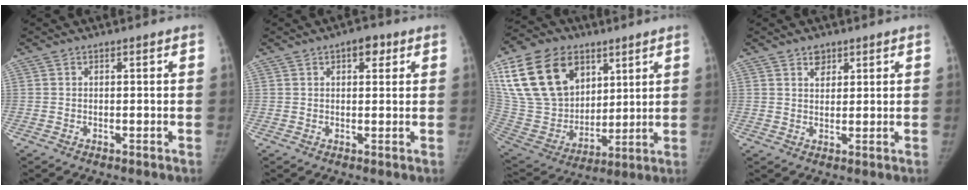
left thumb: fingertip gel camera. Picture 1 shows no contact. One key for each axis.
{"total": 3.8, "fx": 1.8, "fy": 2.1, "fz": 2.6, "tx": -0.018, "ty": -0.001, "tz": 0.019}
{"total": 25.2, "fx": 11.4, "fy": 17.5, "fz": 14.0, "tx": -0.266, "ty": -0.014, "tz": 0.221}
{"total": 2.8, "fx": 1.8, "fy": 1.9, "fz": 1.1, "tx": -0.002, "ty": -0.012, "tz": 0.031}